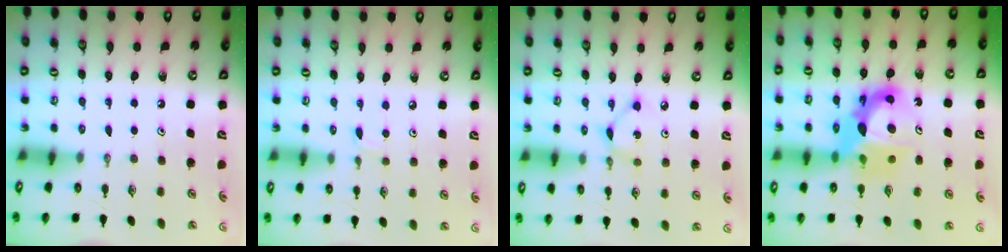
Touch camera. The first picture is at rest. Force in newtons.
{"total": 1.6, "press": 1.5, "slide": 0.2}
{"total": 3.2, "press": 3.2, "slide": 0.1}
{"total": 13.4, "press": 13.3, "slide": 1.4}